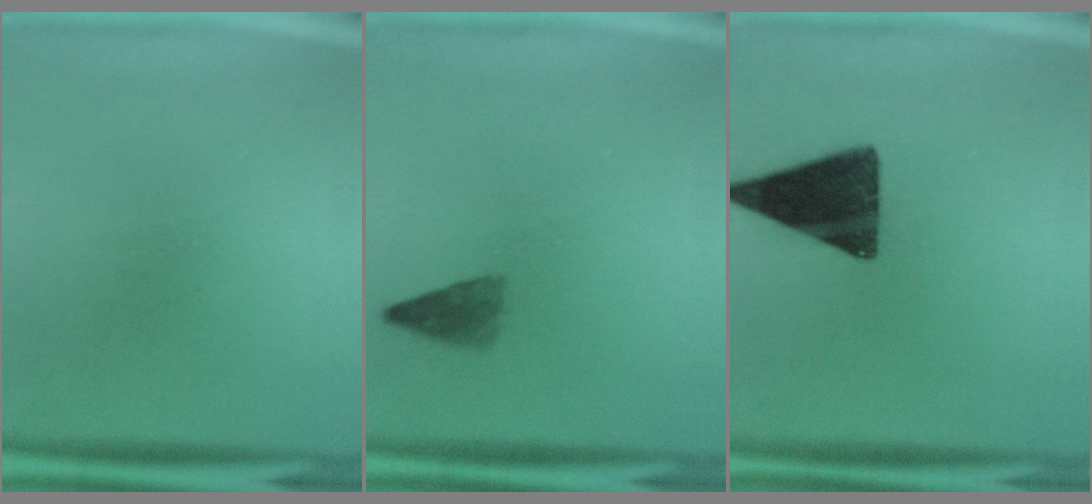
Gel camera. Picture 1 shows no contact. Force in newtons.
{"total": 2.4}
{"total": 15.2}